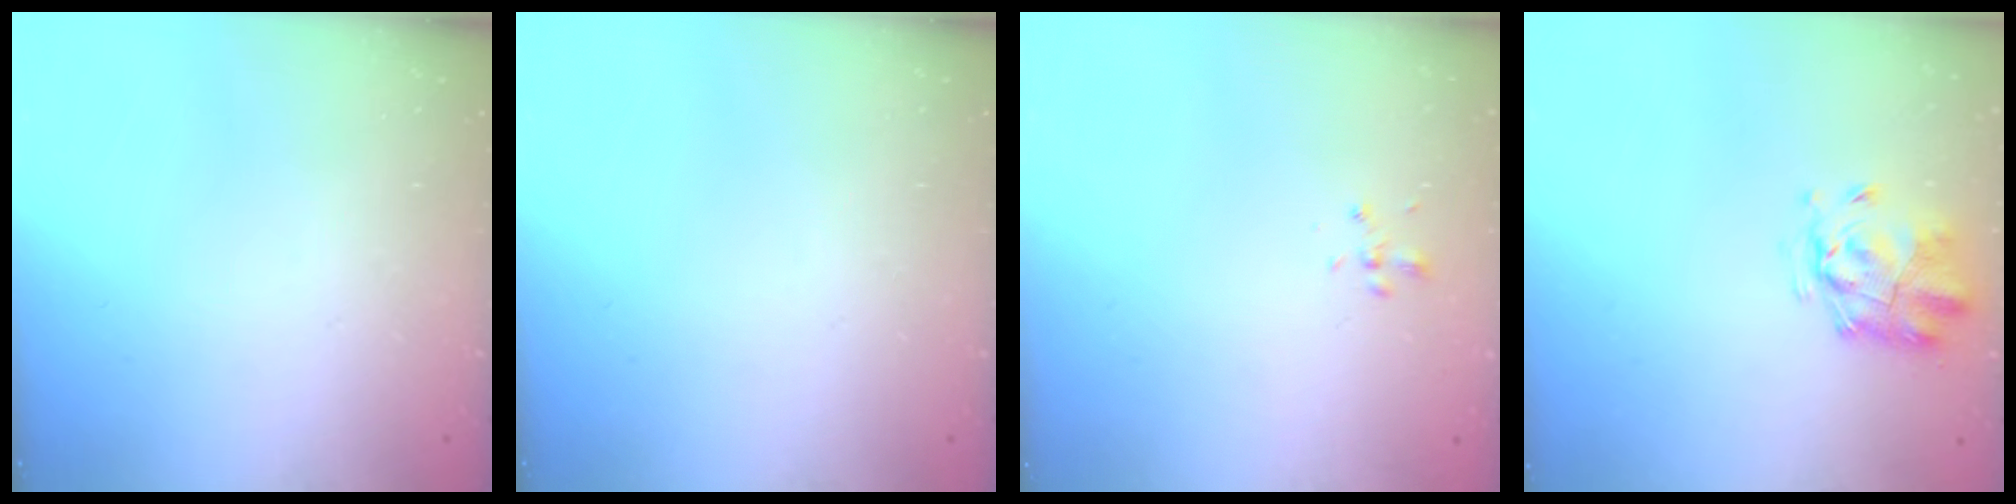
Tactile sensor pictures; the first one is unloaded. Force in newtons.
{"total": 0.0}
{"total": 1.8, "press": 1.6, "slide": 0.8}
{"total": 2.6, "press": 2.4, "slide": 0.9}